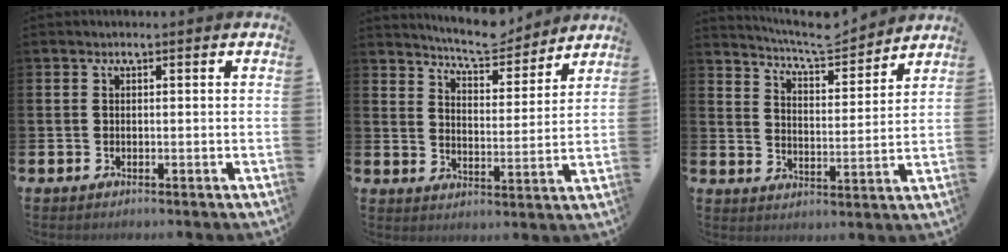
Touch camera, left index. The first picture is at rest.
{"total": 7.3, "force": [7.0, 1.0, 1.4], "torque": [-0.043, -0.046, 0.125]}
{"total": 6.4, "force": [6.2, 0.7, 1.2], "torque": [-0.046, -0.045, 0.107]}